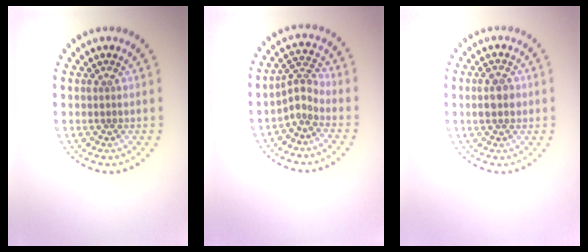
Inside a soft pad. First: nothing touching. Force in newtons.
{"total": 2.3, "press": 1.6, "slide": 1.6}
{"total": 2.3, "press": 2.3, "slide": 0.1}